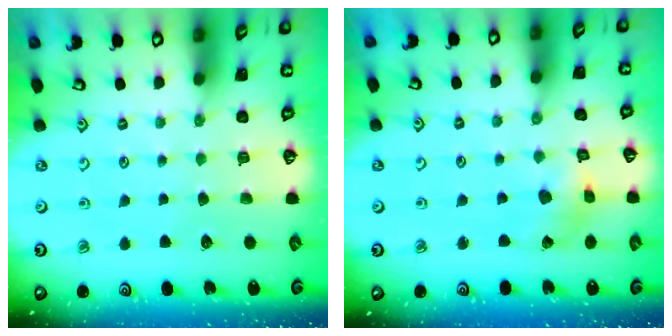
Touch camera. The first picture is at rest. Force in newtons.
{"total": 4.3, "press": 4.3, "slide": 0.4}